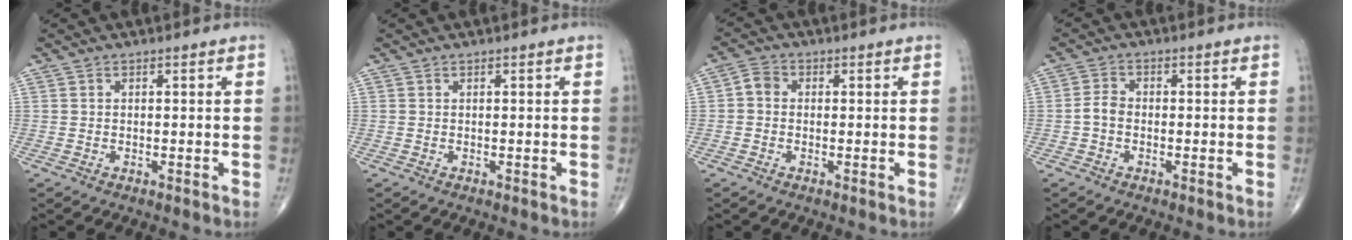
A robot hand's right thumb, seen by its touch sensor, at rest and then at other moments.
{"total": 0.0}
{"total": 3.0, "force": [-0.2, 2.5, 1.6], "torque": [-0.020, 0.009, -0.013]}
{"total": 2.8, "force": [-0.8, 1.9, 1.8], "torque": [-0.032, 0.009, -0.024]}